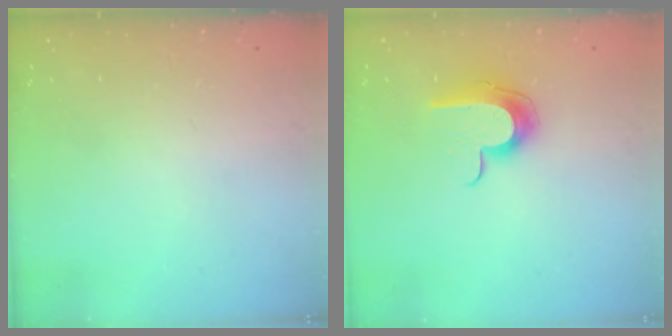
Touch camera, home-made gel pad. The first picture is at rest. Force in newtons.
{"total": 11.6, "press": 11.6, "slide": 0.8}